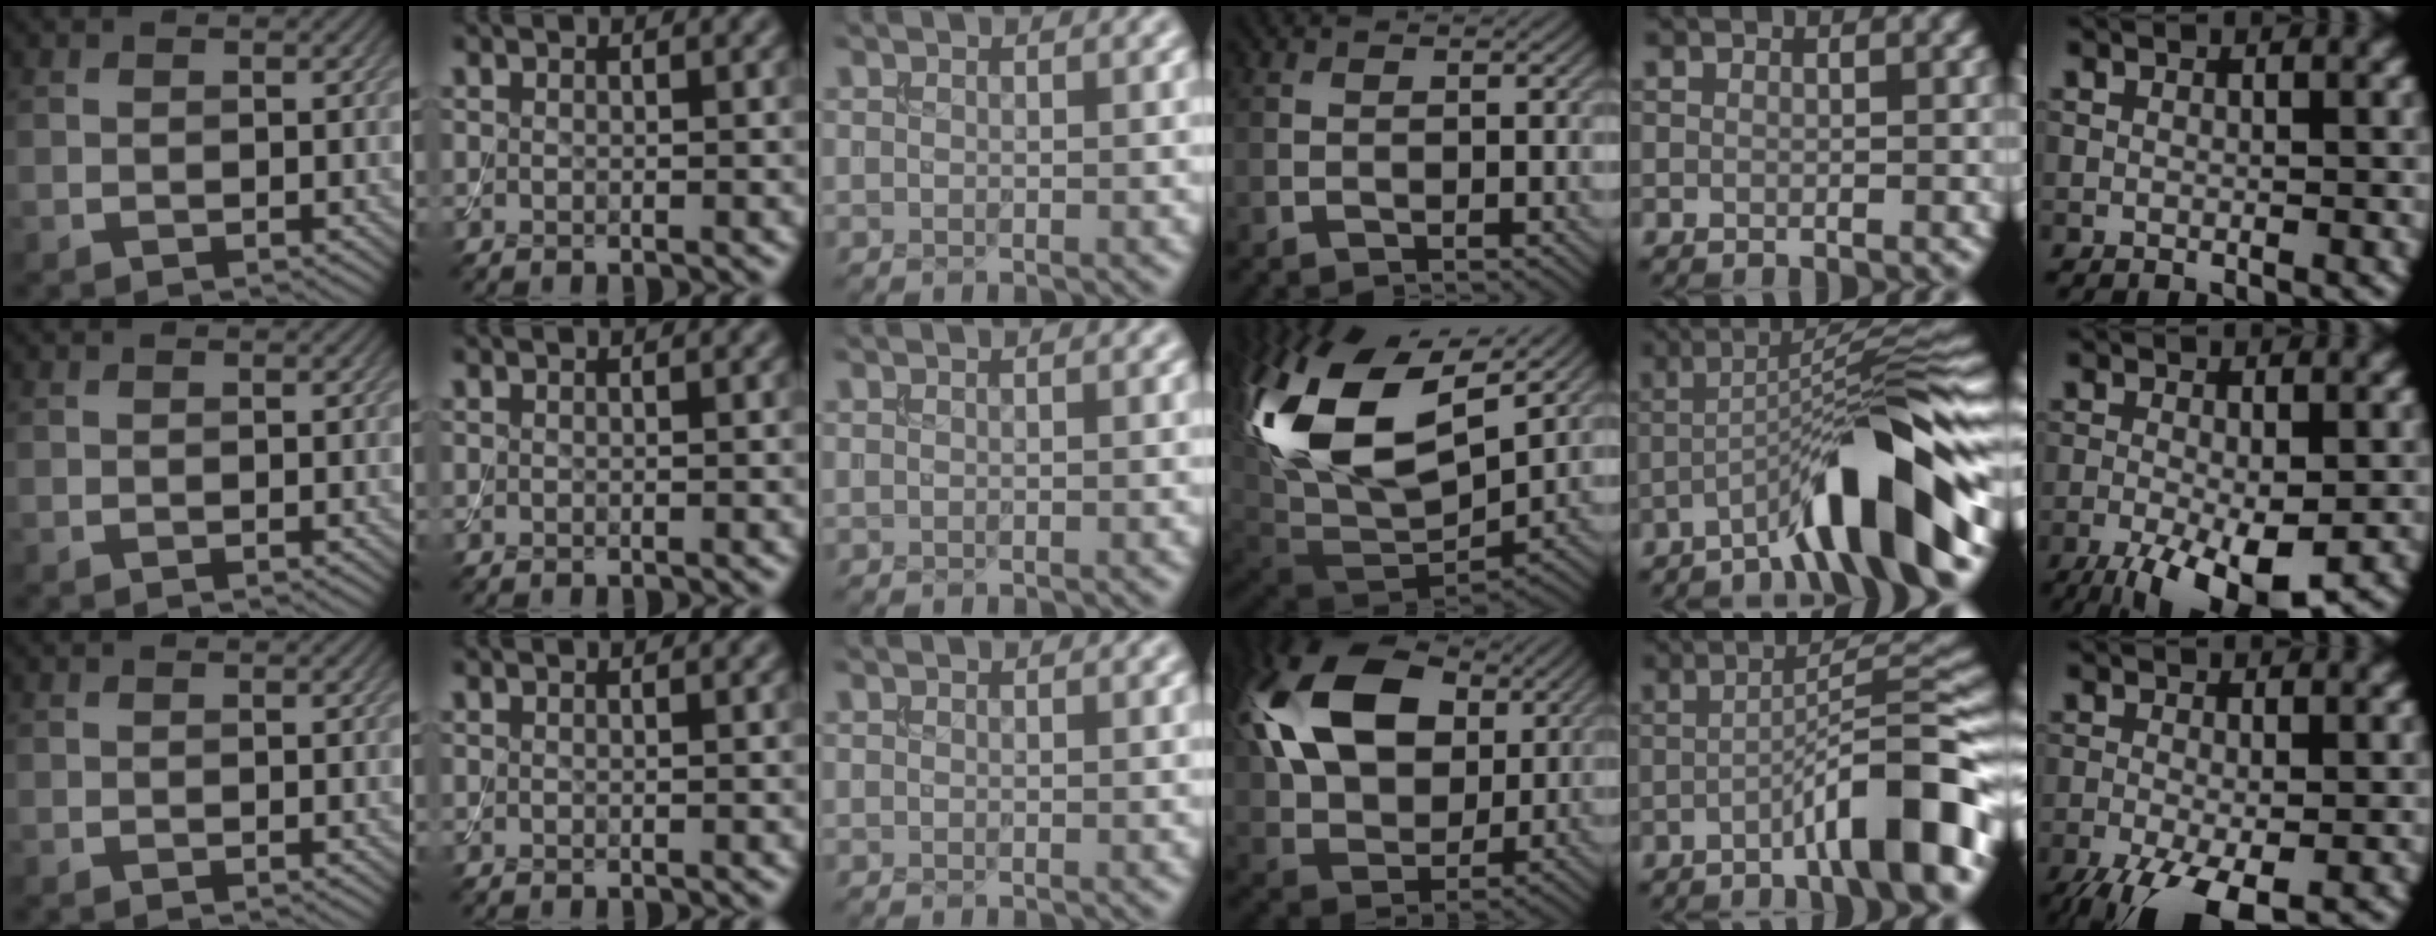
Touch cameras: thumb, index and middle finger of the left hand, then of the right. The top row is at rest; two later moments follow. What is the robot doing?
{"motion": "assemble", "object": "toy tower of hanoi"}